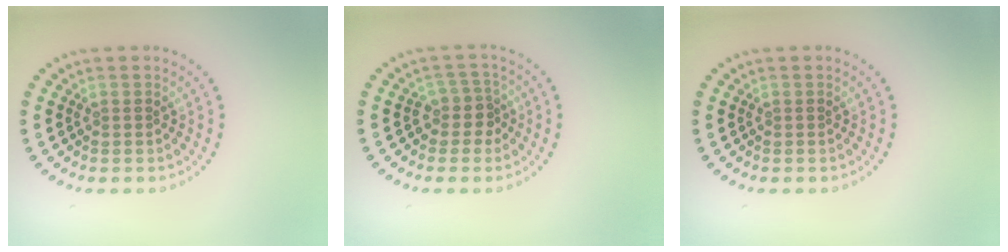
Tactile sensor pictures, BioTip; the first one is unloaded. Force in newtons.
{"total": 2.1, "press": 1.6, "slide": 1.3}
{"total": 0.0}